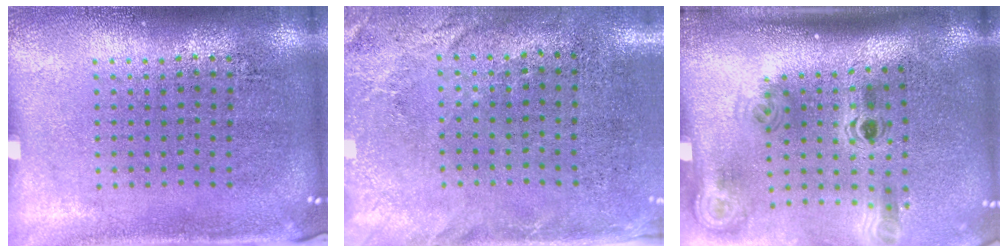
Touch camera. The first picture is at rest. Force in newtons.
{"total": 2.6, "press": 2.1, "slide": 1.5}
{"total": 2.1, "press": 1.4, "slide": 1.5}